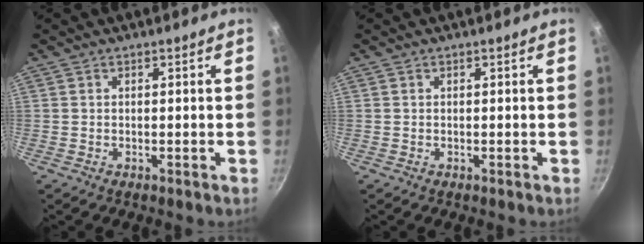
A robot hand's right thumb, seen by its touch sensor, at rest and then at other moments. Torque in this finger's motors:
{"motor_torque": [-0.06, 0.09, 0.00, 0.00, 0.00]}